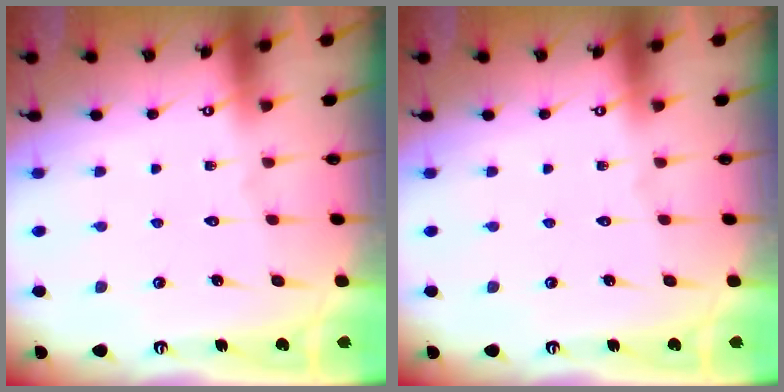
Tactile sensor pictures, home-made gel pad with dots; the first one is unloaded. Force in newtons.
{"total": 0.0}